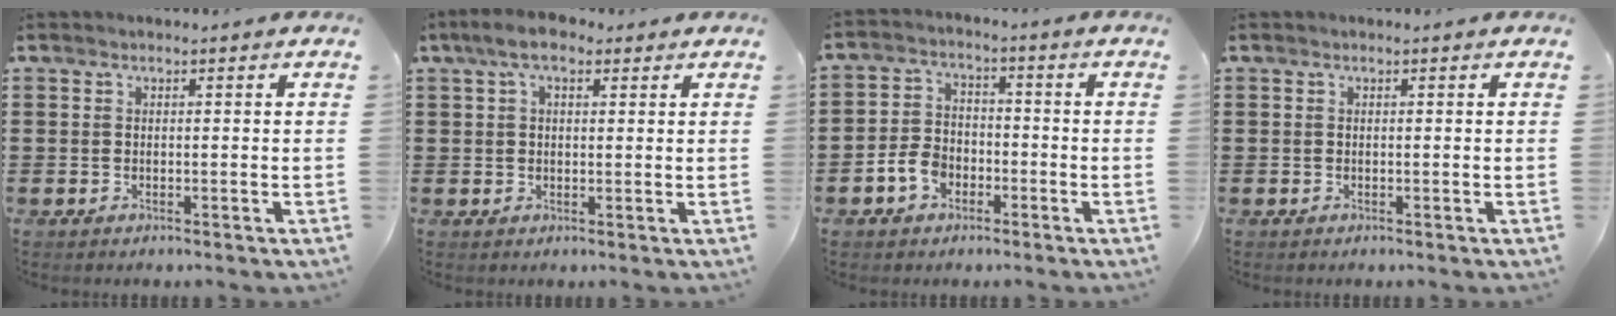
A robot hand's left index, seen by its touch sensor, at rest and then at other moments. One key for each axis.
{"total": 5.4, "fx": 3.1, "fy": 2.3, "fz": 3.7, "tx": -0.081, "ty": 0.012, "tz": 0.056}
{"total": 5.3, "fx": -2.8, "fy": 3.6, "fz": 2.7, "tx": -0.069, "ty": 0.007, "tz": -0.057}
{"total": 0.0}